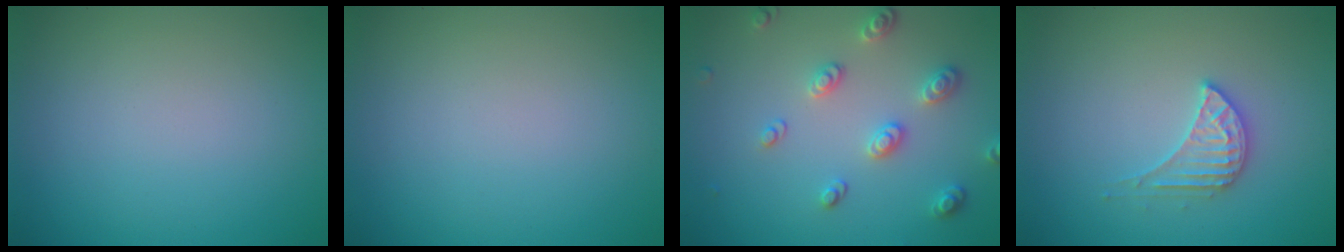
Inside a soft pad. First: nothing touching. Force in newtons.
{"total": 0.0}
{"total": 2.9, "press": 2.7, "slide": 1.0}
{"total": 2.6, "press": 2.6, "slide": 0.2}